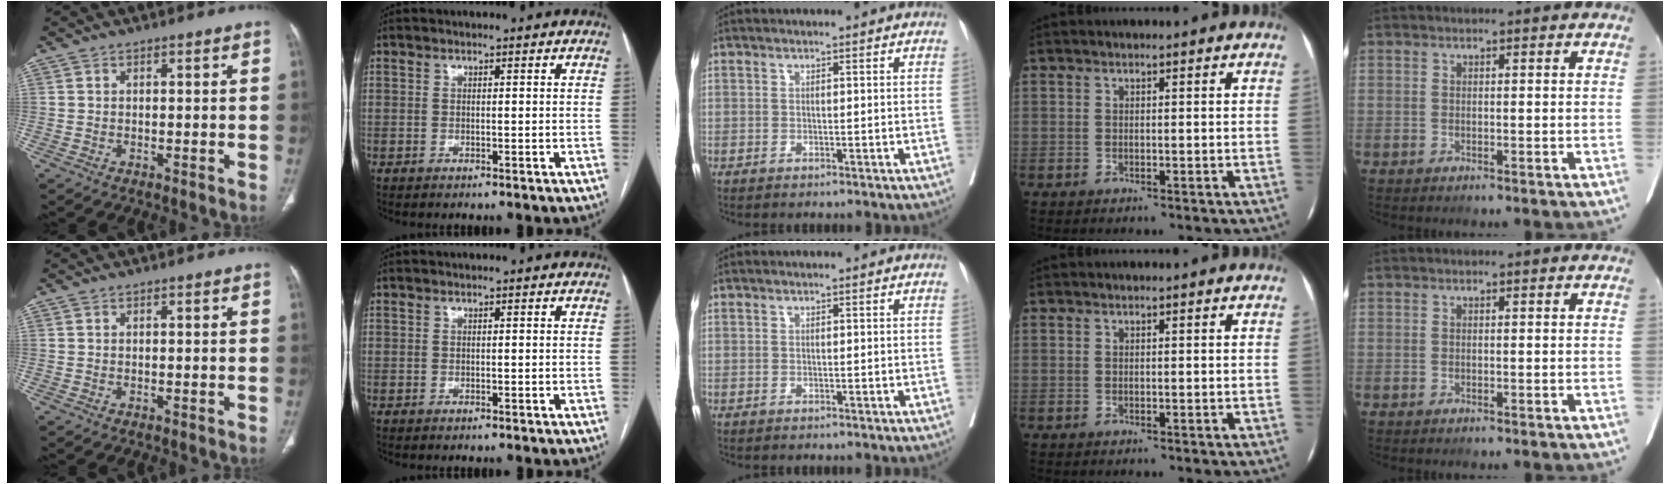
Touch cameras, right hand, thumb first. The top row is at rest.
{}